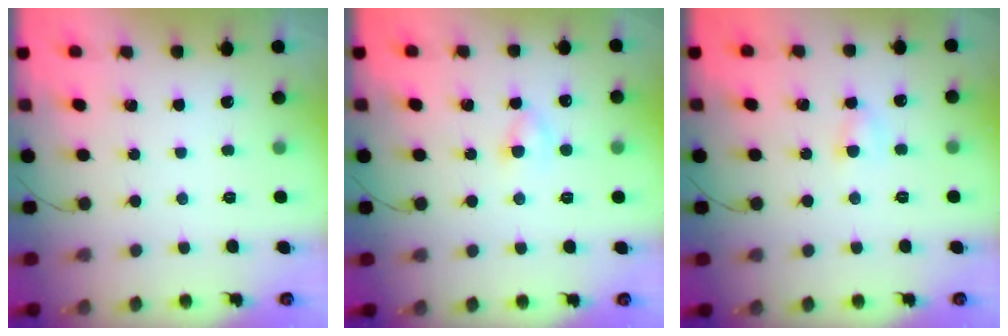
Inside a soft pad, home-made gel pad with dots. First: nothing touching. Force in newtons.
{"total": 2.1, "press": 1.9, "slide": 0.9}
{"total": 3.8, "press": 3.6, "slide": 1.2}